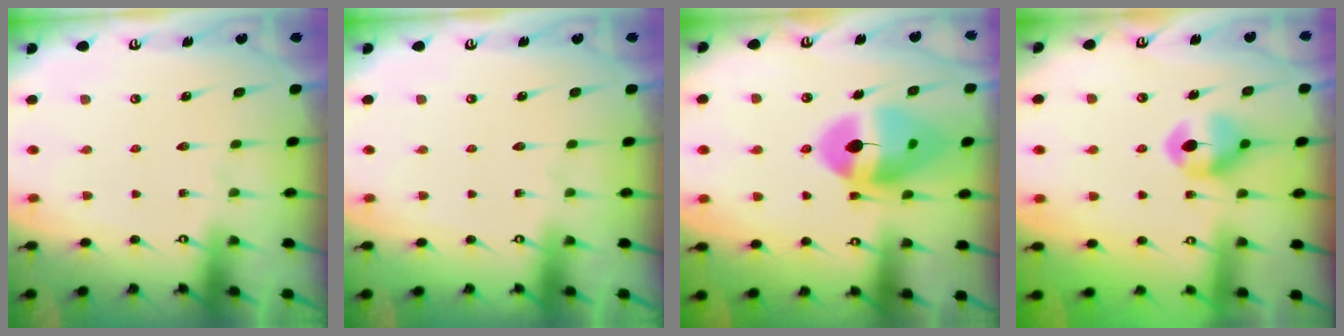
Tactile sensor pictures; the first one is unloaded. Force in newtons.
{"total": 0.0}
{"total": 15.0, "press": 14.9, "slide": 1.8}
{"total": 7.4, "press": 7.4, "slide": 0.5}